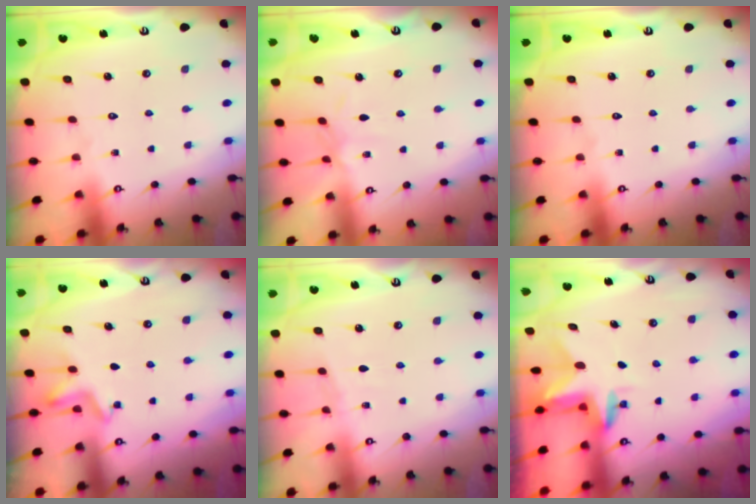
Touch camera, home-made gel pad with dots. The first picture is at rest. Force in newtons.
{"total": 3.8, "press": 3.7, "slide": 0.5}
{"total": 0.0}
{"total": 2.4, "press": 2.2, "slide": 1.1}
{"total": 2.7, "press": 2.6, "slide": 0.4}
{"total": 3.1, "press": 3.1, "slide": 0.2}